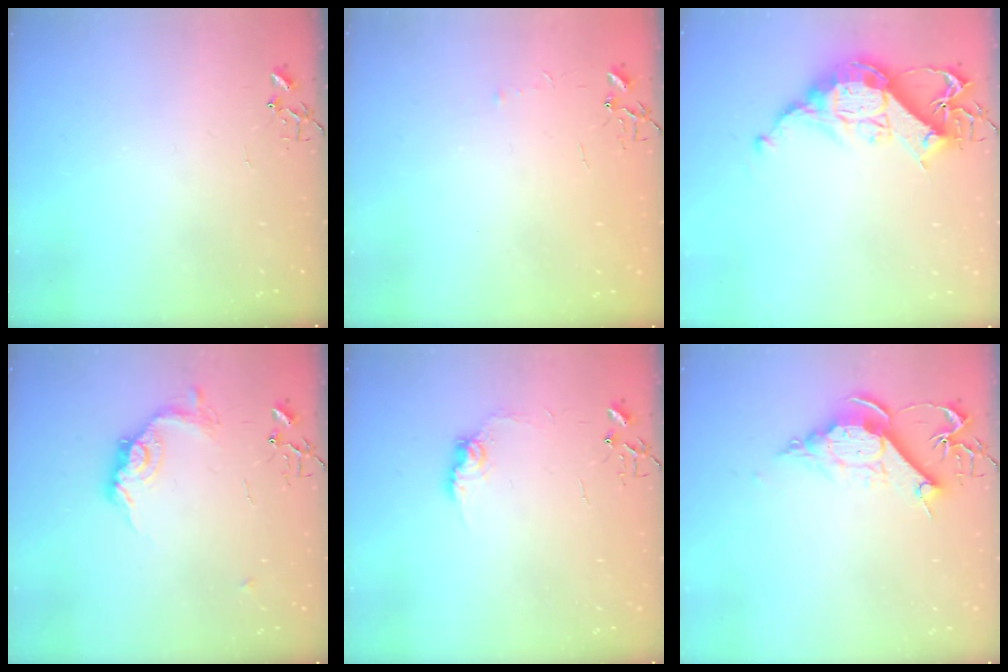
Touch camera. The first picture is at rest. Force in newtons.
{"total": 3.2, "press": 3.1, "slide": 0.5}
{"total": 13.3, "press": 13.3, "slide": 0.7}
{"total": 12.9, "press": 12.9, "slide": 0.2}
{"total": 8.6, "press": 8.6, "slide": 0.4}
{"total": 11.2, "press": 11.2, "slide": 1.0}